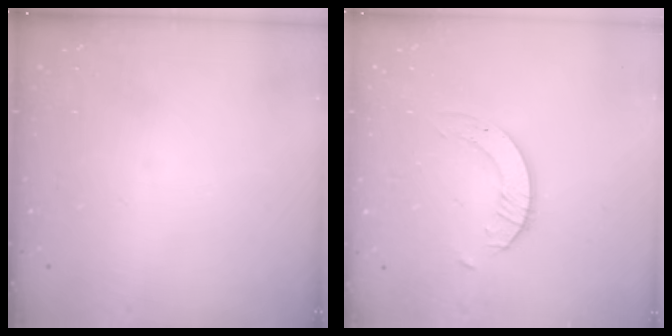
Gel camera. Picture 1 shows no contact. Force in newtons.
{"total": 2.1, "press": 2.1, "slide": 0.2}